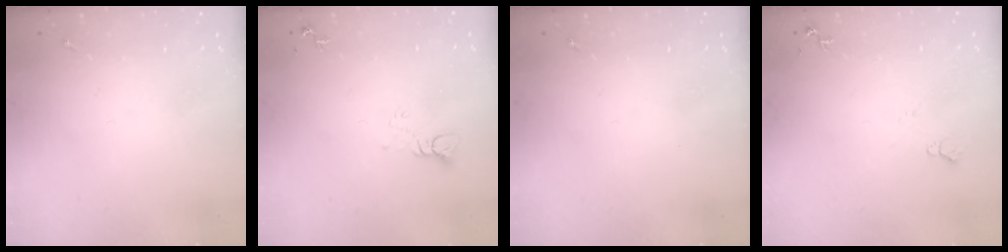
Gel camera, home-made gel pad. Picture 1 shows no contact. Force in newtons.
{"total": 3.9, "press": 3.9, "slide": 0.3}
{"total": 0.0}
{"total": 5.1, "press": 5.1, "slide": 0.7}